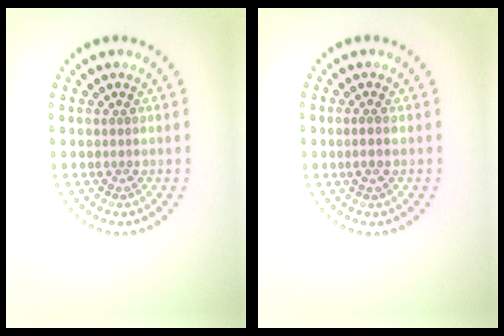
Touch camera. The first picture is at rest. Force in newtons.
{"total": 1.2, "press": 1.0, "slide": 0.6}